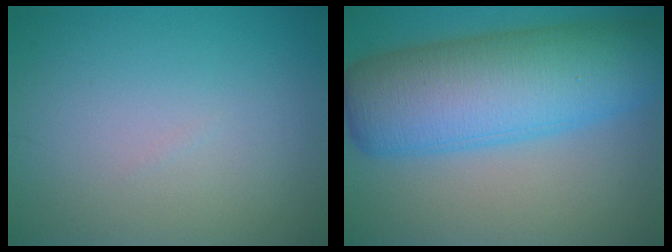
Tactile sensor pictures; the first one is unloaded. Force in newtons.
{"total": 11.8, "press": 11.8, "slide": 0.3}